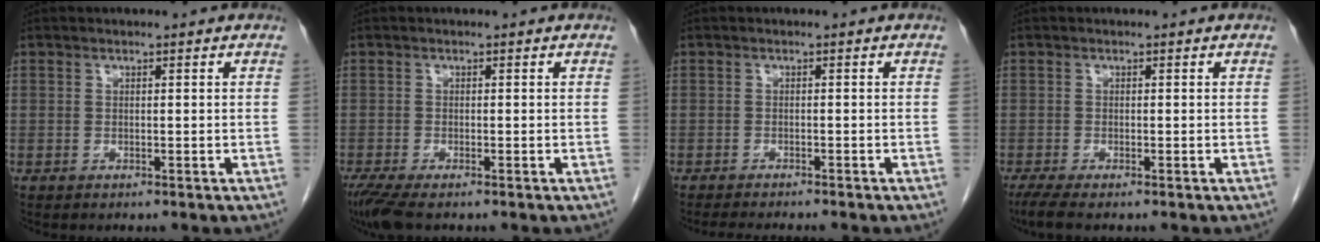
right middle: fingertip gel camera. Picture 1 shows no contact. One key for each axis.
{"total": 3.7, "fx": -2.7, "fy": 0.6, "fz": 2.5, "tx": -0.053, "ty": -0.012, "tz": -0.052}
{"total": 5.6, "fx": -5.0, "fy": 0.3, "fz": 2.5, "tx": -0.027, "ty": -0.009, "tz": -0.069}
{"total": 2.6, "fx": -2.0, "fy": 0.1, "fz": 1.7, "tx": -0.037, "ty": -0.008, "tz": -0.038}